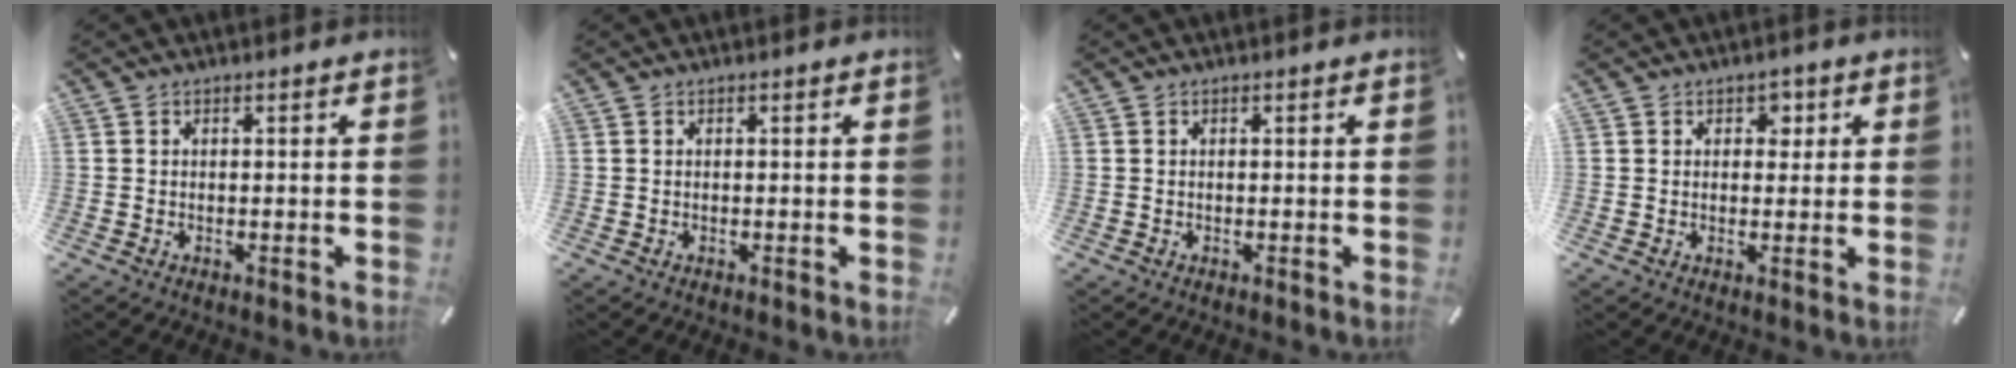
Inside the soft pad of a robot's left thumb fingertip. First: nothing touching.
{"total": 0.0}
{"total": 0.0}
{"total": 2.8, "force": [1.0, 2.3, 1.3], "torque": [0.004, -0.007, 0.008]}